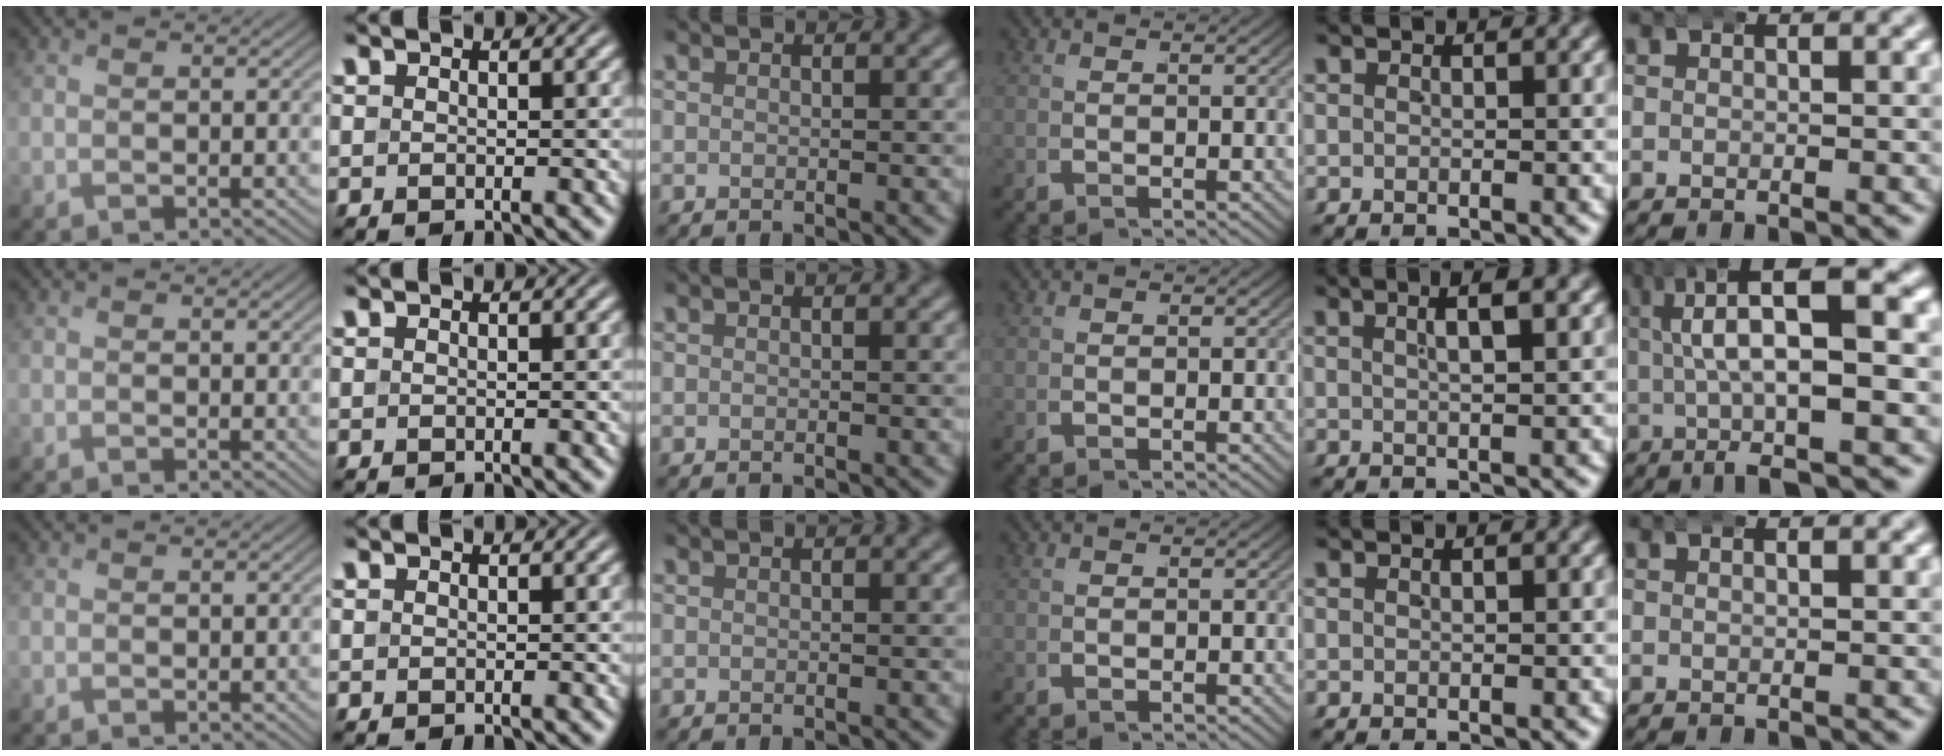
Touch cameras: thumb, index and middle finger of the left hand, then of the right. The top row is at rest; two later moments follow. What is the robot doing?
{"motion": "wrap", "object": "arm wrap"}